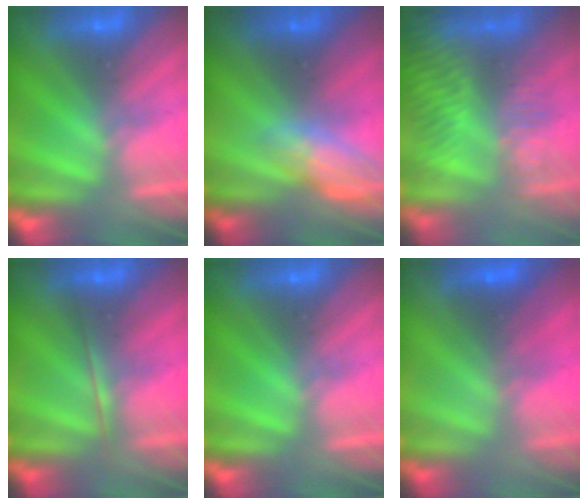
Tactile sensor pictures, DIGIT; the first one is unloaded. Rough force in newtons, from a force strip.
{"total": 2.9}
{"total": 3.4}
{"total": 1.8}
{"total": 0.0}
{"total": 1.8}